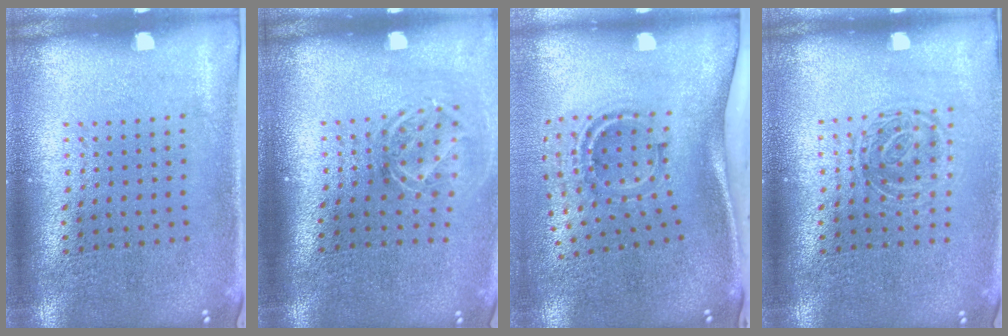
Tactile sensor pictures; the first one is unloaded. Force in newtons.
{"total": 1.8, "press": 1.3, "slide": 1.2}
{"total": 1.6, "press": 1.1, "slide": 1.1}
{"total": 1.3, "press": 1.0, "slide": 0.8}